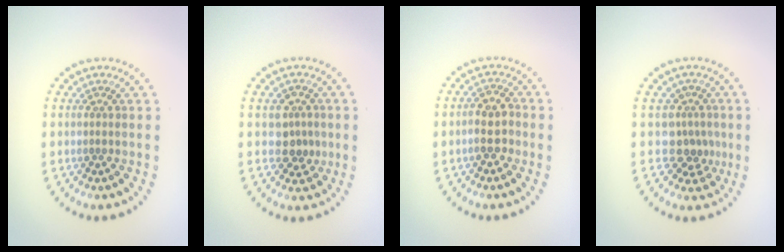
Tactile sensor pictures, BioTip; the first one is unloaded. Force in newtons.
{"total": 2.6, "press": 2.4, "slide": 0.9}
{"total": 2.6, "press": 2.4, "slide": 0.9}
{"total": 3.0, "press": 2.1, "slide": 2.2}